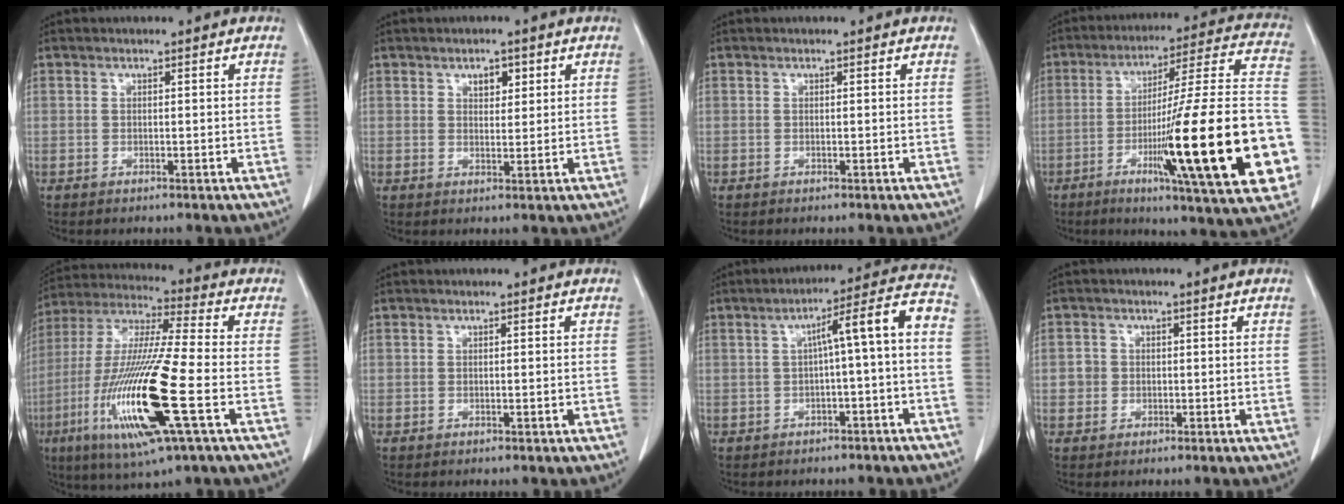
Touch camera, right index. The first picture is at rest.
{"total": 2.7, "force": [1.4, 1.5, 1.7], "torque": [-0.023, 0.000, 0.023]}
{"total": 0.0}
{"total": 28.8, "force": [-7.4, 1.8, 27.7], "torque": [-0.338, -0.004, -0.117]}
{"total": 20.4, "force": [-6.2, 1.2, 19.4], "torque": [-0.419, -0.032, -0.119]}
{"total": 0.6, "force": [-0.1, 0.1, 0.5], "torque": [-0.013, -0.001, 0.003]}
{"total": 8.8, "force": [-1.0, 0.3, 8.7], "torque": [-0.117, 0.033, -0.017]}
{"total": 2.2, "force": [0.0, 2.2, 0.4], "torque": [-0.002, 0.007, -0.001]}